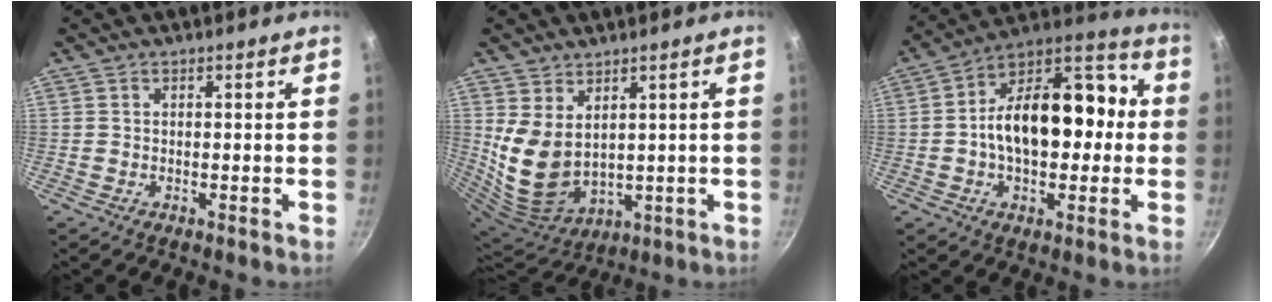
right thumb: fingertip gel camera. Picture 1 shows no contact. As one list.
[{"total": 10.6, "force": [3.1, 7.0, 7.4], "torque": [-0.128, -0.042, 0.083]}, {"total": 21.2, "force": [-0.4, 13.2, 16.6], "torque": [-0.224, 0.053, -0.018]}]